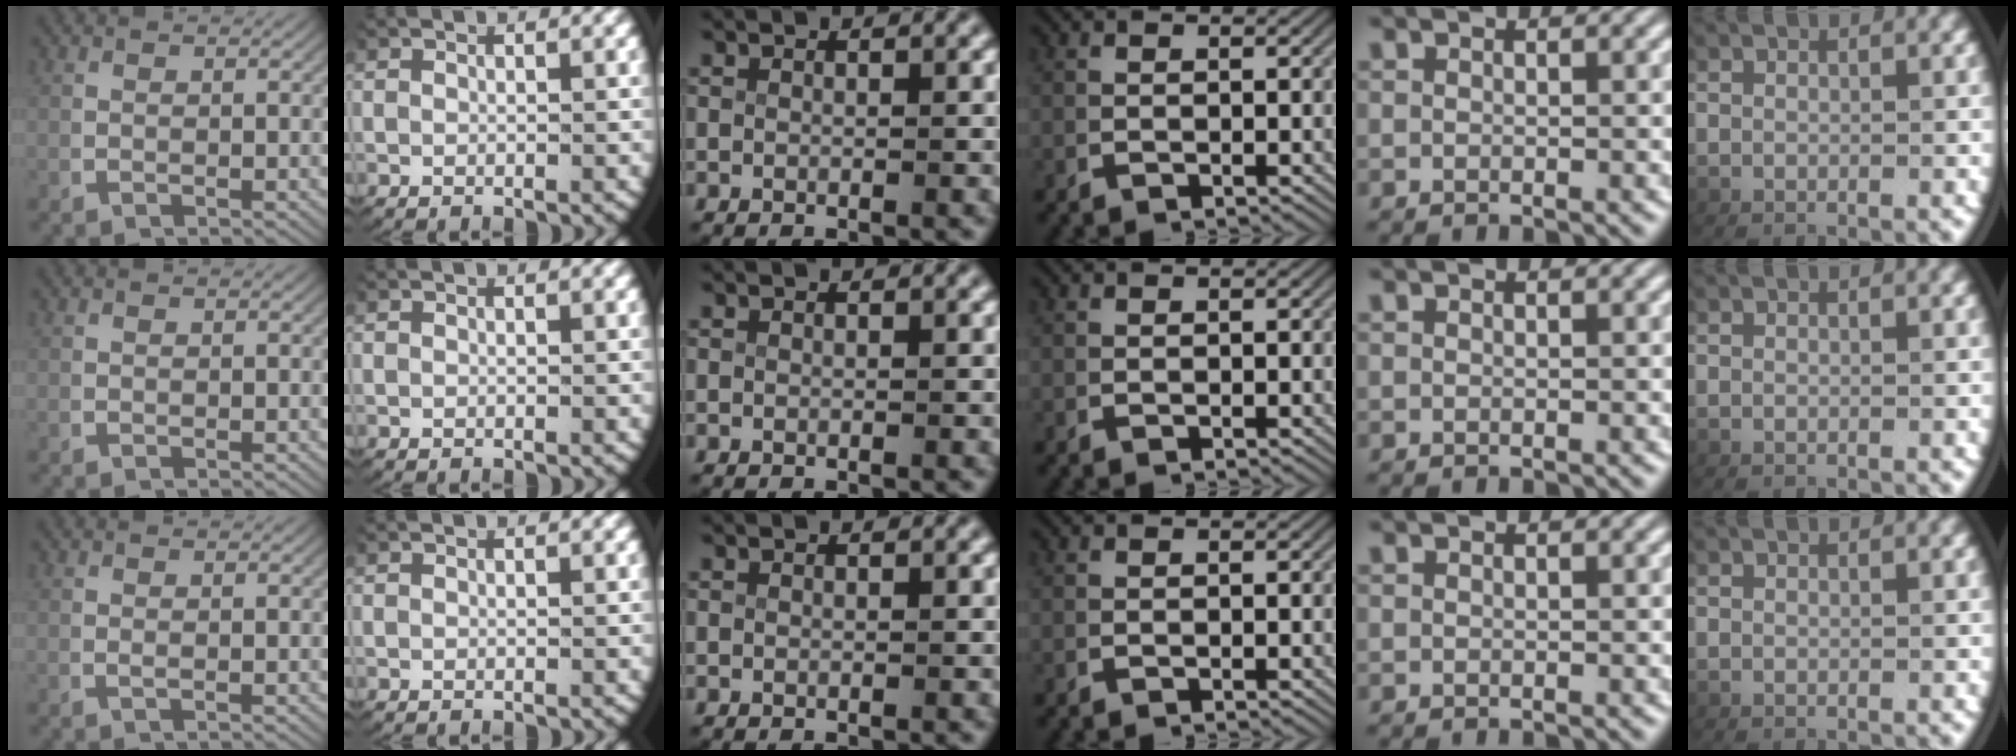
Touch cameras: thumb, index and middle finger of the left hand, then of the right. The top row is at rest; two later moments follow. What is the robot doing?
{"motion": "lift_and_place", "object": "paper"}